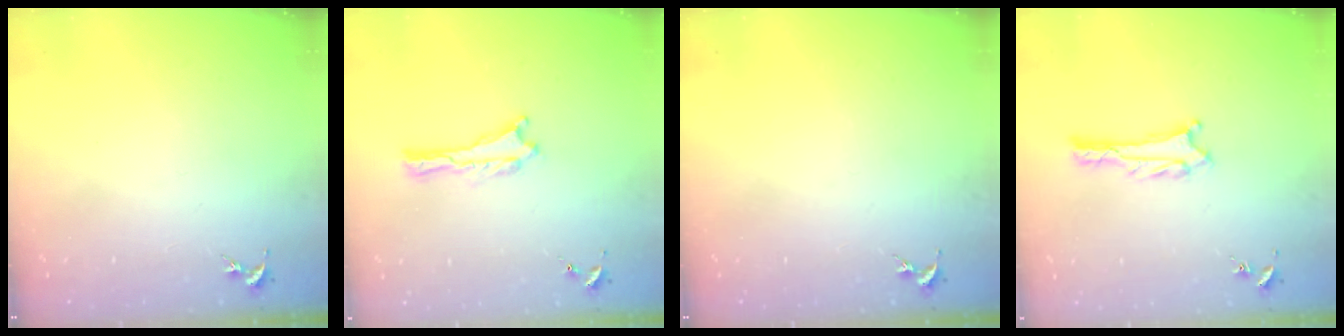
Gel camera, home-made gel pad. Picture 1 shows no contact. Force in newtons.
{"total": 0.0}
{"total": 0.0}
{"total": 1.9, "press": 1.9, "slide": 0.2}